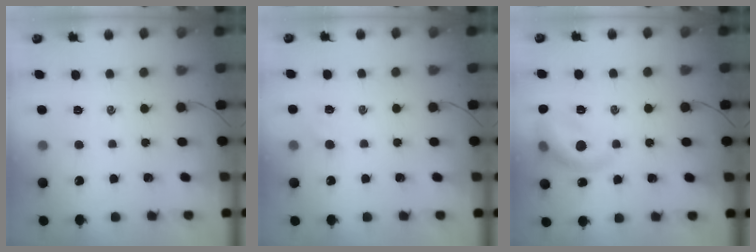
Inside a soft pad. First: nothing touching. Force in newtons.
{"total": 3.2, "press": 3.0, "slide": 0.9}
{"total": 12.5, "press": 12.4, "slide": 1.0}